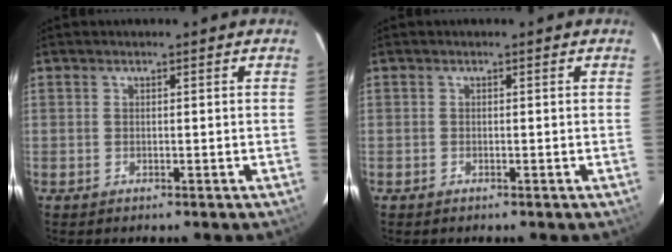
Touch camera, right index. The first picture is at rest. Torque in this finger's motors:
{"motor_torque": [0.13, -0.14, -0.02, 0.00]}